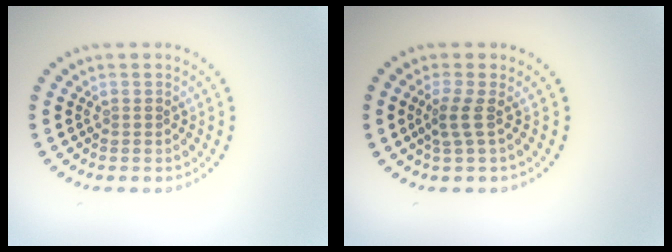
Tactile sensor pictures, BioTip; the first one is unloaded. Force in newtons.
{"total": 1.9, "press": 1.2, "slide": 1.5}